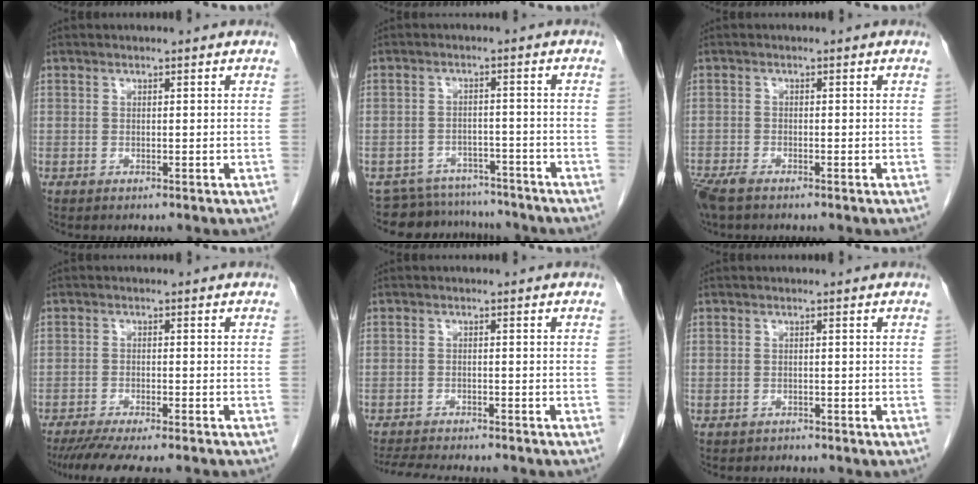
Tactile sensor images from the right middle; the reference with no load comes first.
{"total": 10.5, "force": [-10.0, 3.4, 0.5], "torque": [-0.007, 0.017, -0.131]}
{"total": 4.7, "force": [-3.6, 1.5, 2.5], "torque": [-0.050, -0.012, -0.062]}
{"total": 11.8, "force": [-10.2, 1.1, 5.7], "torque": [-0.077, -0.024, -0.147]}
{"total": 10.9, "force": [-9.9, 1.5, 4.3], "torque": [-0.067, -0.013, -0.138]}
{"total": 1.1, "force": [-0.9, 0.4, -0.2], "torque": [-0.003, 0.000, -0.017]}